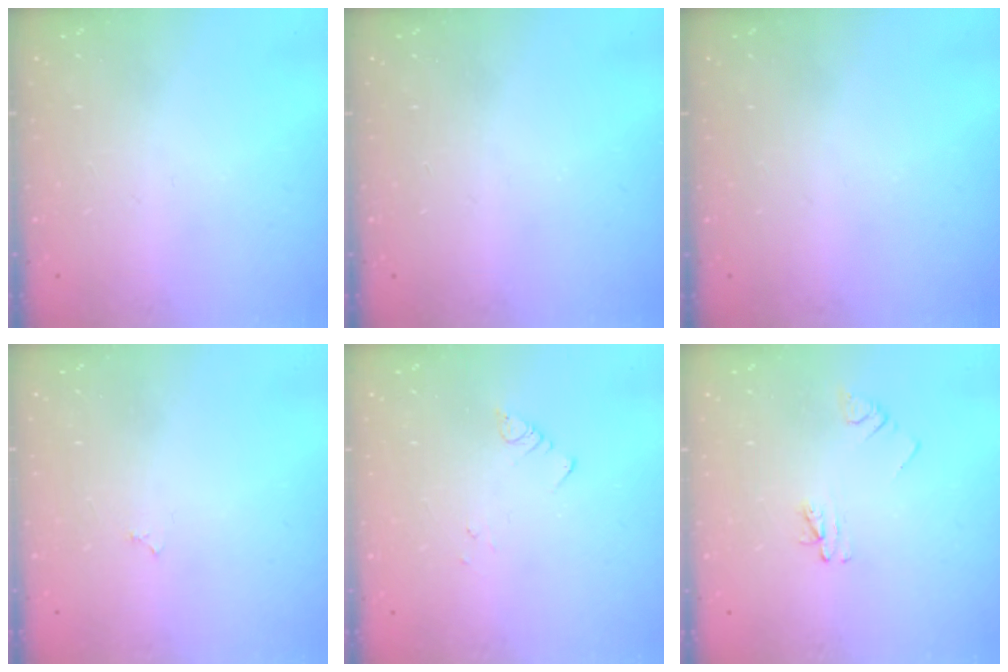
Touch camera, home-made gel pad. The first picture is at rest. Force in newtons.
{"total": 0.0}
{"total": 0.0}
{"total": 1.8, "press": 1.8, "slide": 0.3}
{"total": 1.9, "press": 1.9, "slide": 0.2}
{"total": 3.2, "press": 3.2, "slide": 0.4}